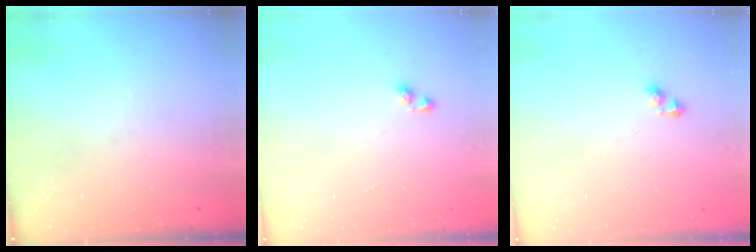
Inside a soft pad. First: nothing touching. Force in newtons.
{"total": 2.9, "press": 2.9, "slide": 0.2}
{"total": 2.7, "press": 2.7, "slide": 0.4}